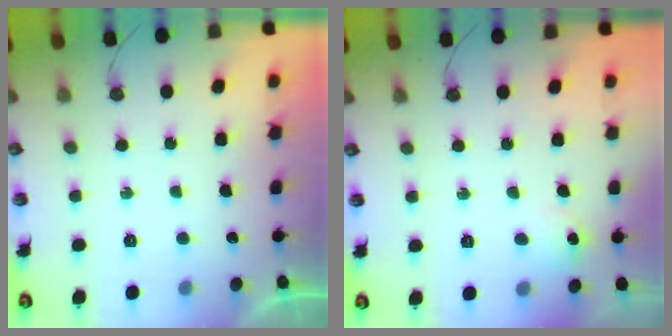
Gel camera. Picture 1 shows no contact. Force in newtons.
{"total": 5.0, "press": 4.5, "slide": 2.2}